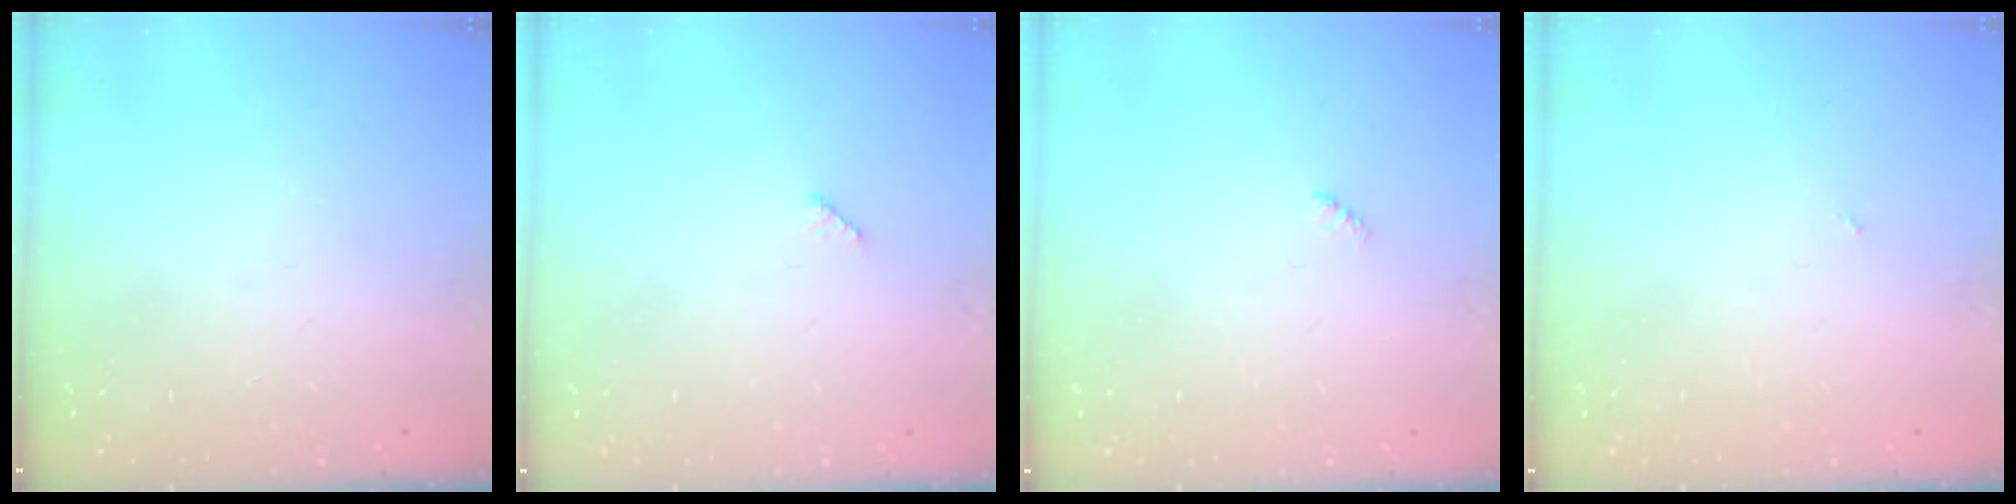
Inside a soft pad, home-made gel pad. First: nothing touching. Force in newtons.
{"total": 3.2, "press": 3.2, "slide": 0.4}
{"total": 1.9, "press": 1.9, "slide": 0.4}
{"total": 0.0}